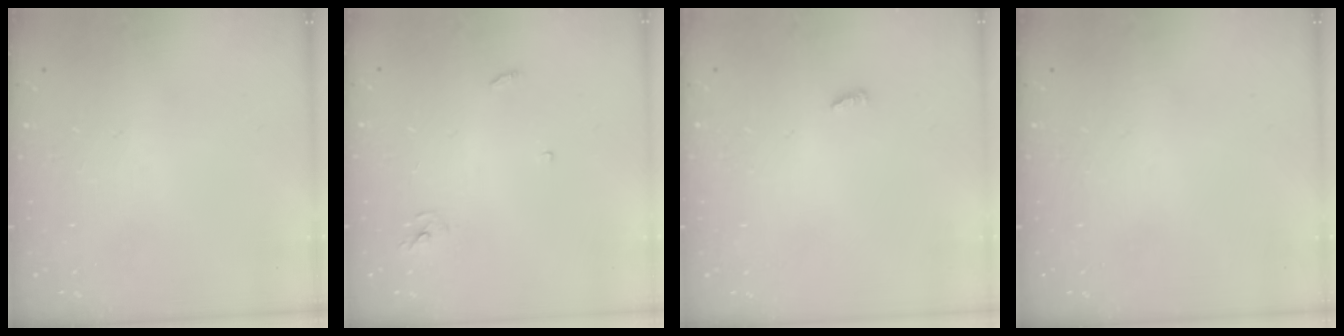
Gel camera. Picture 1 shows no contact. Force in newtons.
{"total": 3.0, "press": 3.0, "slide": 0.2}
{"total": 2.7, "press": 2.7, "slide": 0.2}
{"total": 0.0}